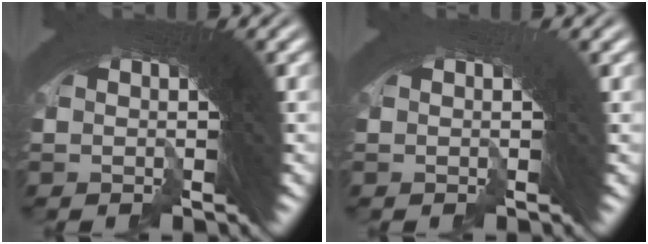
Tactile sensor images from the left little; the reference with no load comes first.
{"total": 0.0}